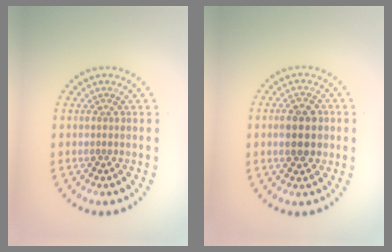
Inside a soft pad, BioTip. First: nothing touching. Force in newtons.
{"total": 4.3, "press": 4.3, "slide": 0.1}